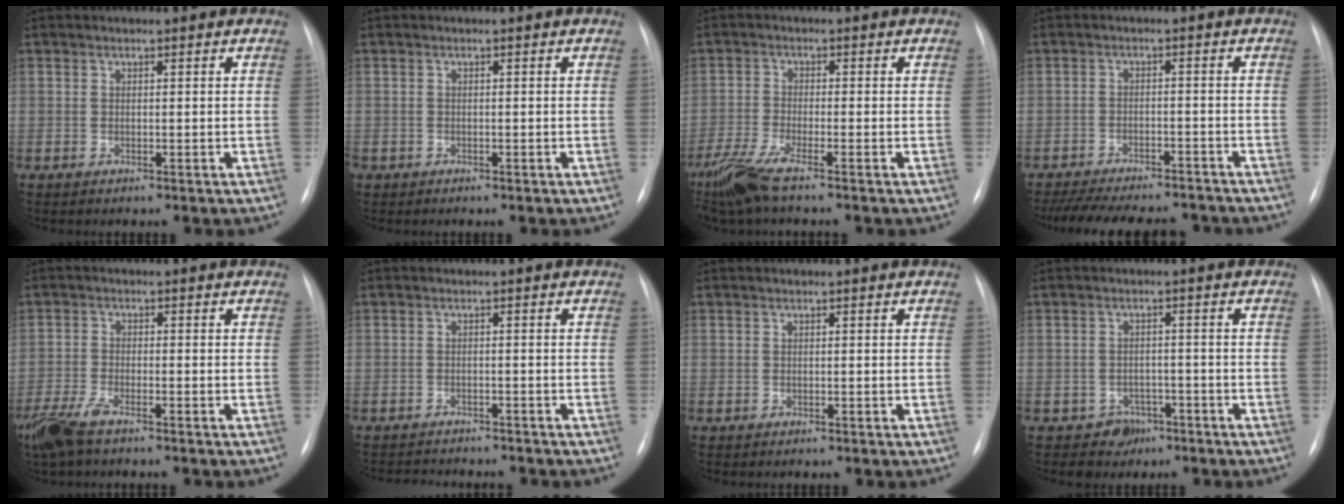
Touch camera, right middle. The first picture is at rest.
{"total": 0.5, "force": [-0.3, 0.4, 0.1], "torque": [-0.007, 0.003, -0.005]}
{"total": 6.6, "force": [-4.9, 0.3, 4.4], "torque": [-0.101, -0.019, -0.100]}
{"total": 17.3, "force": [-15.4, 4.4, 6.5], "torque": [-0.148, -0.010, -0.210]}
{"total": 6.2, "force": [-4.7, 1.3, 3.8], "torque": [-0.087, -0.016, -0.092]}
{"total": 7.2, "force": [-6.8, 1.6, 1.7], "torque": [-0.022, -0.003, -0.086]}
{"total": 0.0}
{"total": 3.4, "force": [-2.1, 2.7, -0.1], "torque": [0.007, 0.013, -0.027]}